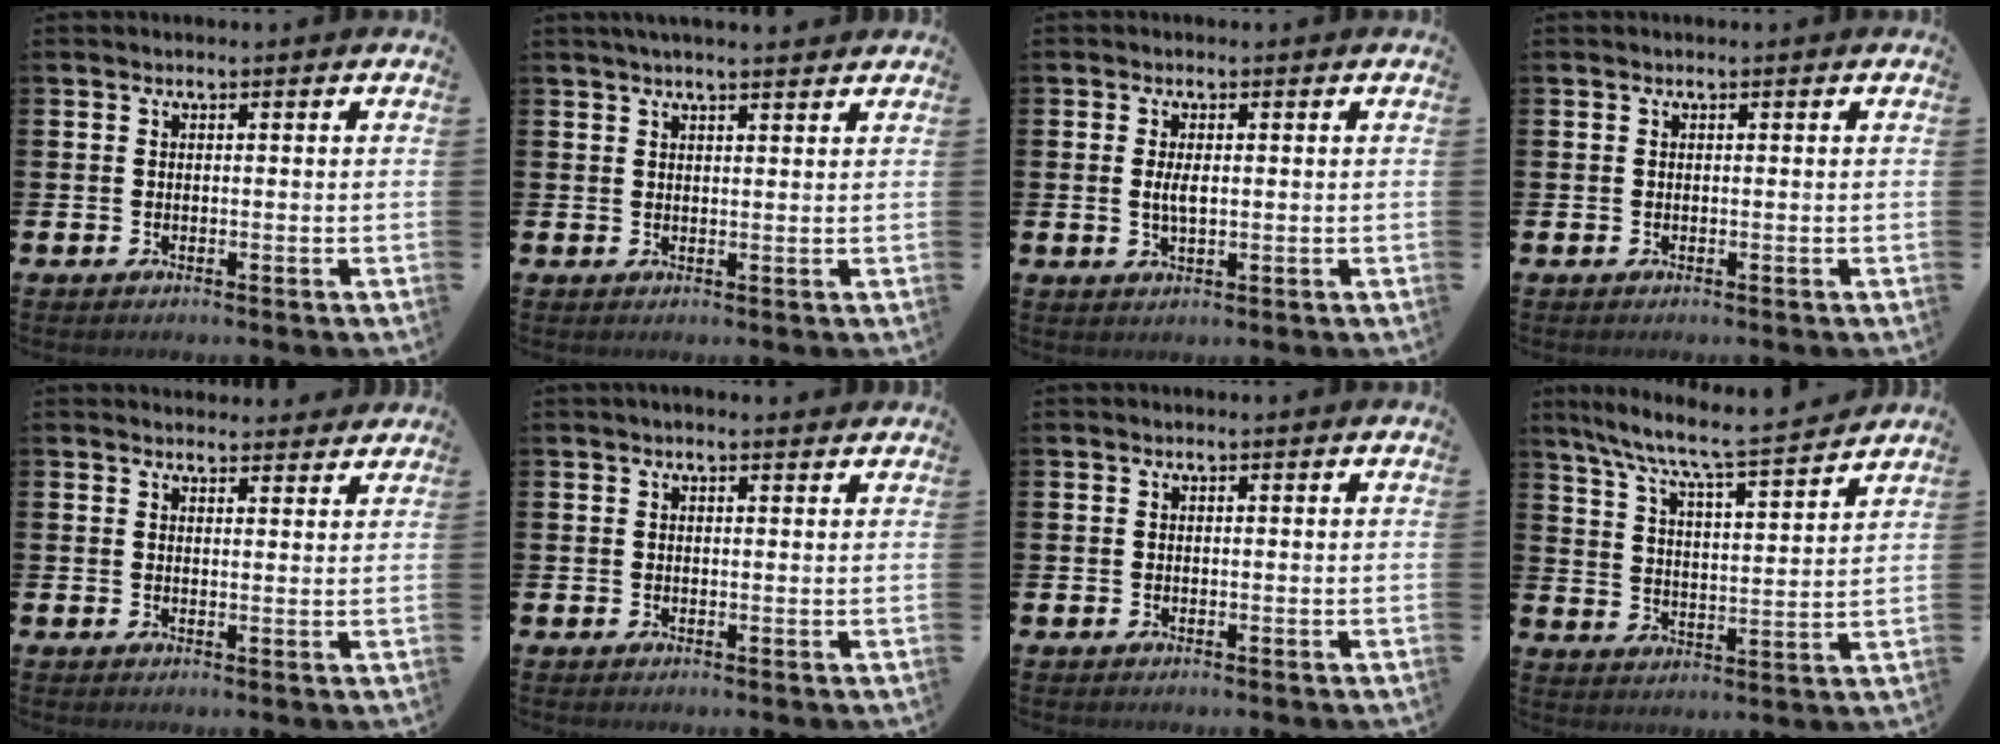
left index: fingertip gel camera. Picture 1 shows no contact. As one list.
[{"total": 2.4, "force": [2.3, 0.1, 0.8], "torque": [-0.020, -0.005, 0.042]}, {"total": 2.4, "force": [0.1, 0.9, 2.2], "torque": [-0.044, 0.003, 0.000]}, {"total": 0.0}, {"total": 2.6, "force": [2.5, 0.6, -0.2], "torque": [0.010, -0.016, 0.044]}, {"total": 0.8, "force": [0.6, 0.2, 0.5], "torque": [-0.001, 0.000, 0.009]}, {"total": 0.0}, {"total": 8.2, "force": [7.6, 0.0, 3.1], "torque": [-0.091, -0.059, 0.127]}]